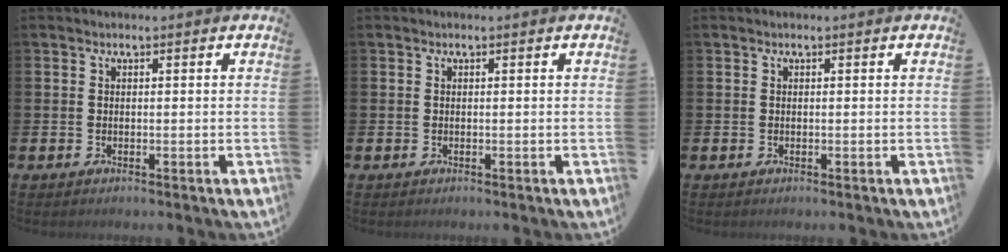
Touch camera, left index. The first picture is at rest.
{"total": 0.0}
{"total": 0.0}